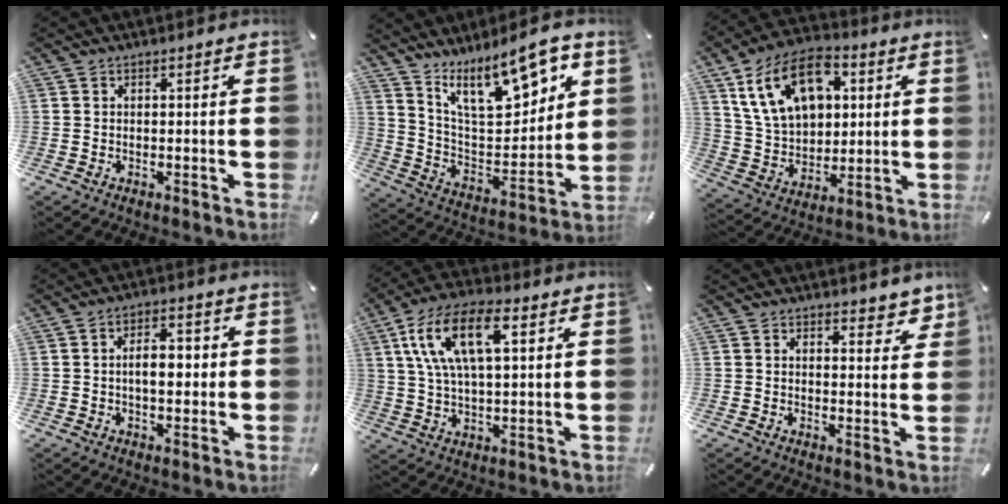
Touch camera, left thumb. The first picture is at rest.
{"total": 17.7, "force": [12.5, 7.6, 10.0], "torque": [-0.164, -0.071, 0.217]}
{"total": 17.2, "force": [6.7, 11.9, 10.4], "torque": [-0.207, -0.006, 0.125]}
{"total": 6.6, "force": [0.0, 3.6, 5.6], "torque": [-0.079, 0.003, -0.007]}
{"total": 14.6, "force": [5.7, 7.0, 11.5], "torque": [-0.249, 0.005, 0.096]}
{"total": 4.1, "force": [3.4, 2.0, 1.0], "torque": [0.004, -0.025, 0.057]}